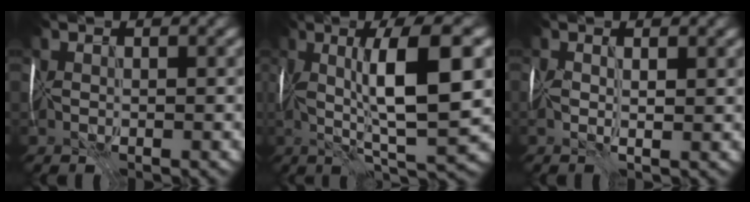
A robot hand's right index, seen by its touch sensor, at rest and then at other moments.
{"total": 10.2, "force": [1.1, 2.1, 9.9], "torque": [-0.161, 0.009, 0.020]}
{"total": 1.8, "force": [0.4, 0.6, 1.7], "torque": [-0.033, 0.001, 0.004]}